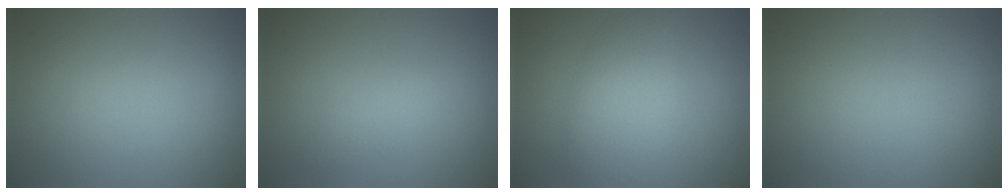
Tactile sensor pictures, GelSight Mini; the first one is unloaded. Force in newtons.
{"total": 1.4, "press": 1.4, "slide": 0.1}
{"total": 4.7, "press": 4.7, "slide": 0.1}
{"total": 0.0}